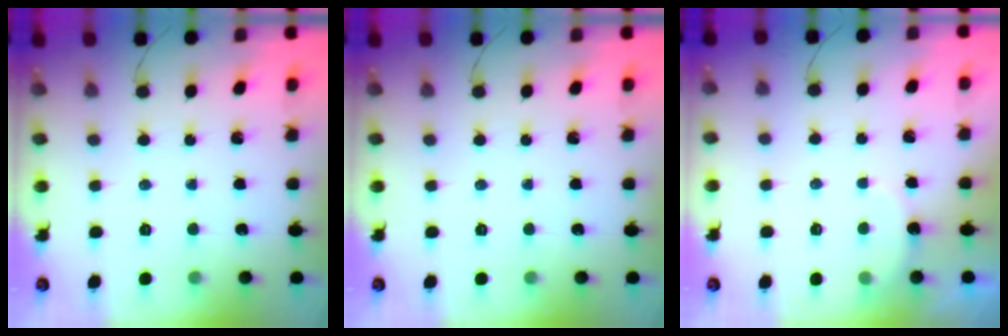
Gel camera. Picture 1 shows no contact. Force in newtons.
{"total": 0.0}
{"total": 3.0, "press": 2.9, "slide": 0.8}